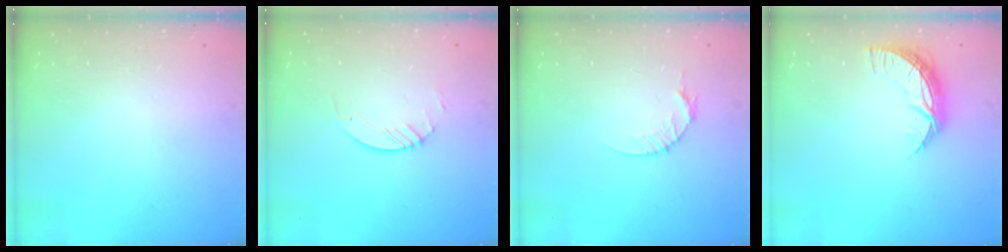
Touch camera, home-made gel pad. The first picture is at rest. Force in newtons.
{"total": 3.5, "press": 3.5, "slide": 0.3}
{"total": 4.7, "press": 4.7, "slide": 0.6}
{"total": 9.7, "press": 9.7, "slide": 0.4}